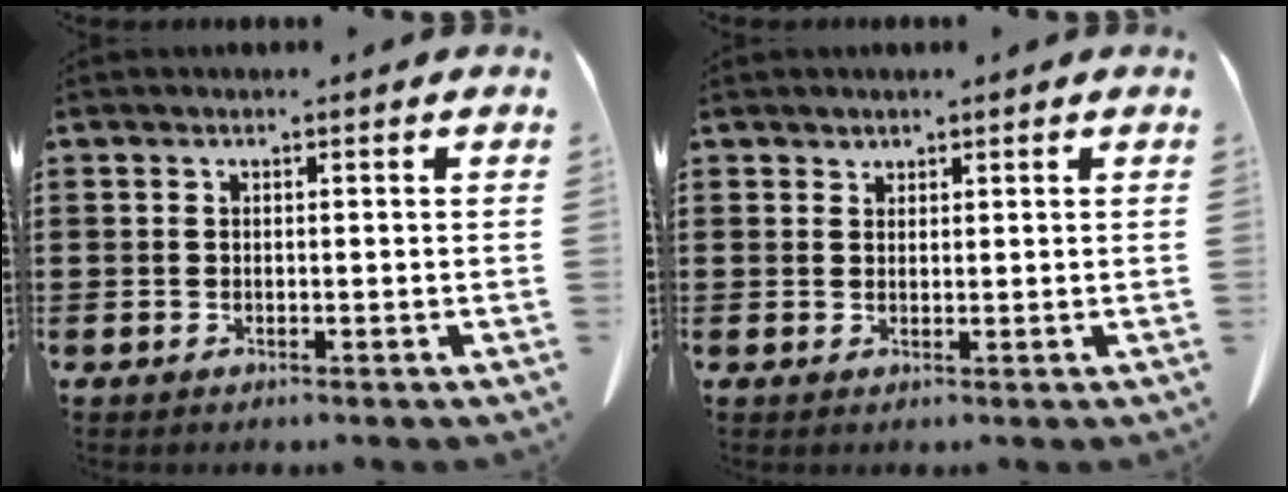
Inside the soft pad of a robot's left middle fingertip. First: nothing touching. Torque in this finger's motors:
{"motor_torque": [-0.19, 0.25, 0.00, 0.01]}